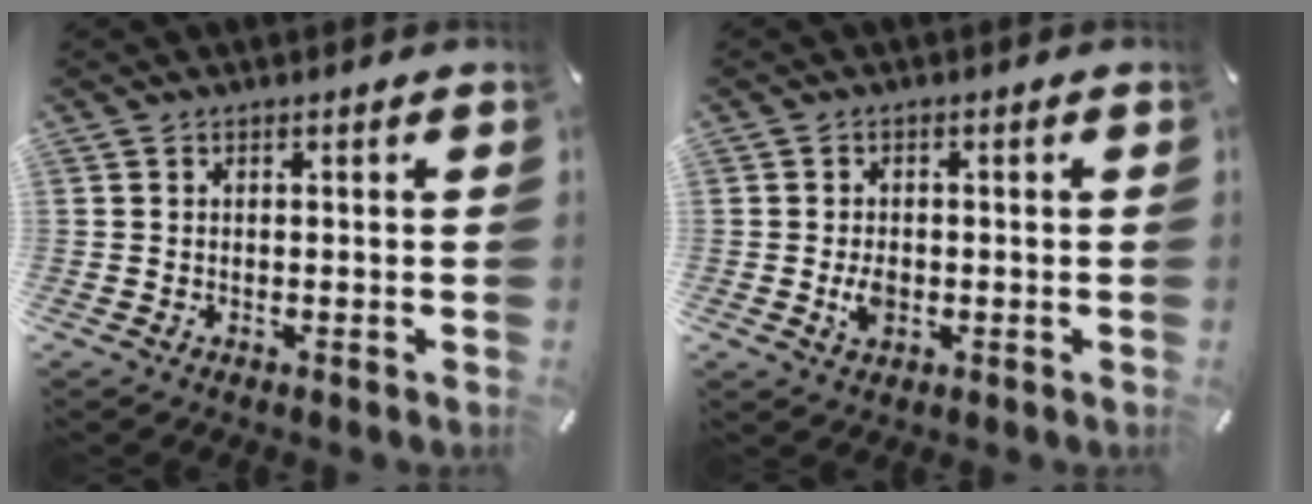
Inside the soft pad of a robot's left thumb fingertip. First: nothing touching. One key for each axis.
{"total": 3.7, "fx": -0.6, "fy": 2.7, "fz": 2.5, "tx": -0.050, "ty": -0.005, "tz": -0.015}